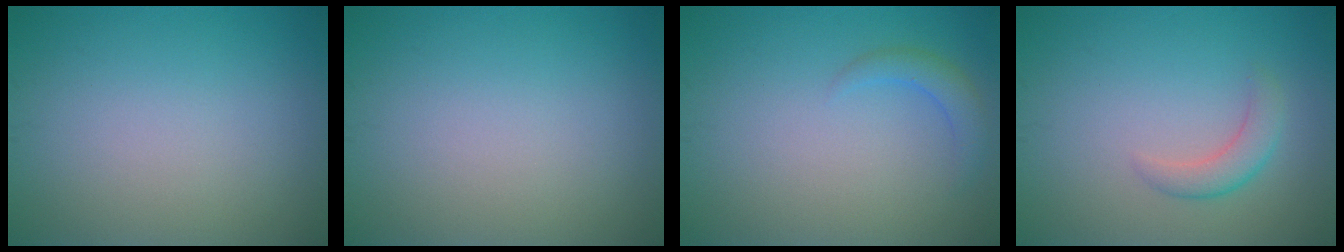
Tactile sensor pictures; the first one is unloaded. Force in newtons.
{"total": 0.0}
{"total": 1.8, "press": 1.8, "slide": 0.2}
{"total": 2.1, "press": 2.1, "slide": 0.1}